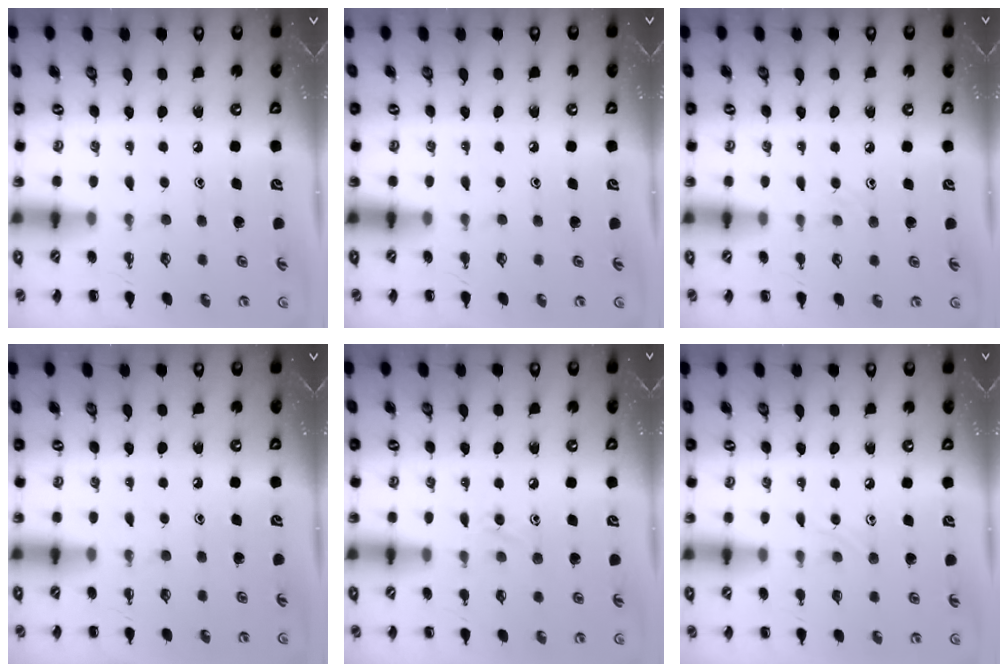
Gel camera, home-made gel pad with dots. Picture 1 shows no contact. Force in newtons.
{"total": 0.0}
{"total": 6.1, "press": 5.8, "slide": 2.1}
{"total": 0.0}
{"total": 7.6, "press": 7.3, "slide": 2.3}
{"total": 3.1, "press": 3.0, "slide": 1.0}